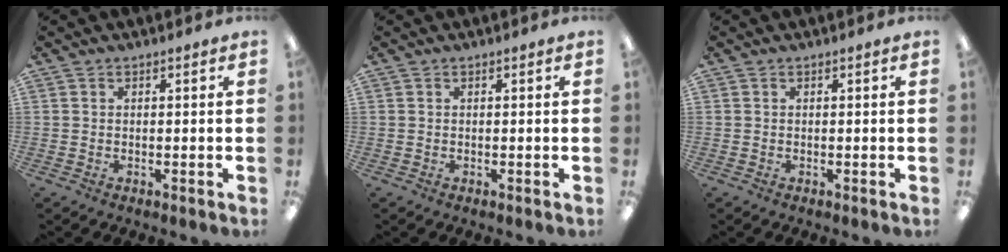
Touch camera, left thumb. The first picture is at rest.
{"total": 0.0}
{"total": 0.0}